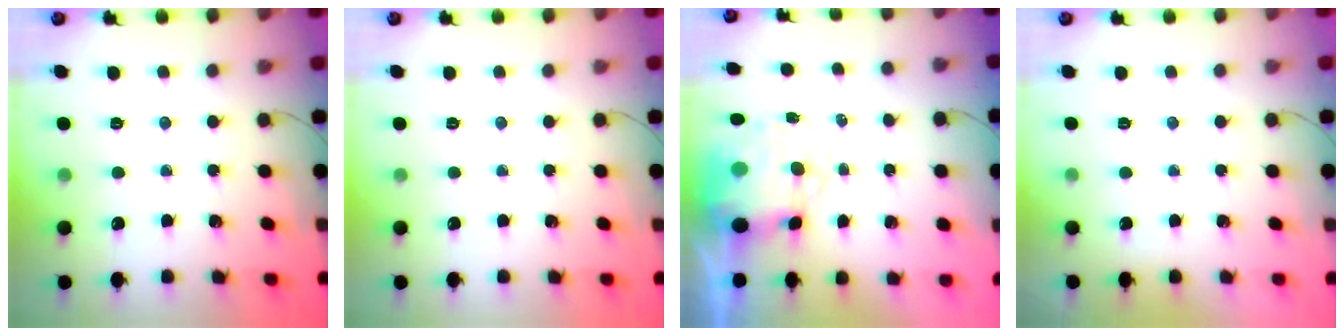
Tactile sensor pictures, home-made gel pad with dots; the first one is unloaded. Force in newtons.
{"total": 0.0}
{"total": 10.2, "press": 9.9, "slide": 2.3}
{"total": 1.9, "press": 1.9, "slide": 0.3}